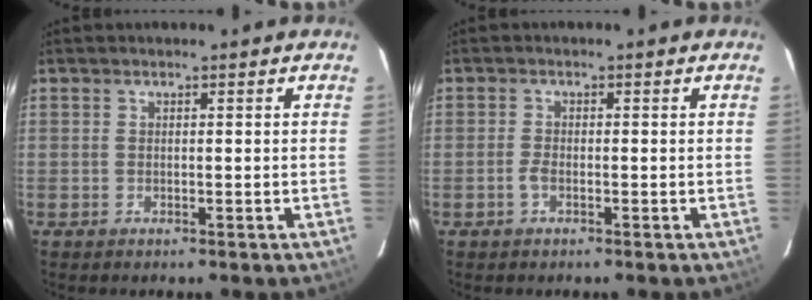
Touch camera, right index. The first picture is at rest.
{"total": 1.7, "force": [-0.9, 0.8, 1.2], "torque": [-0.029, -0.002, -0.018]}